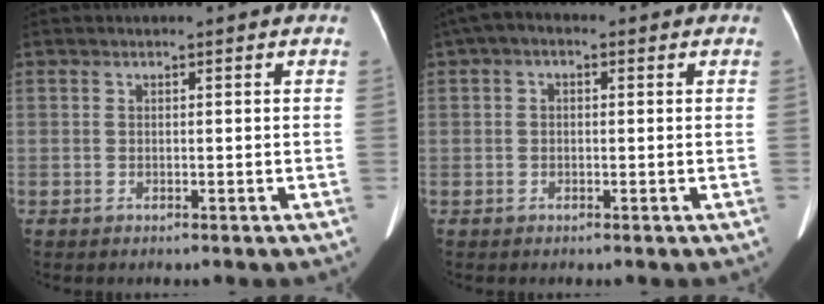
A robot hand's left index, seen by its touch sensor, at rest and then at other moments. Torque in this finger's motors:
{"motor_torque": [0.72, -0.44, 0.09, 0.01]}